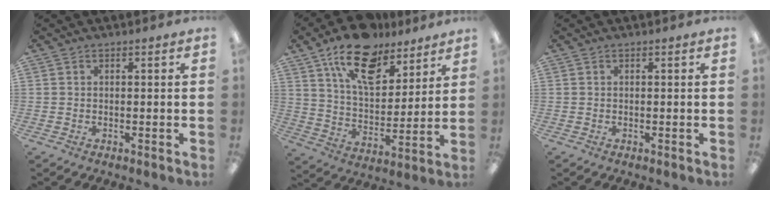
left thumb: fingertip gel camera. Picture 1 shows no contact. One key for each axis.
{"total": 17.4, "fx": 12.1, "fy": 8.7, "fz": 9.1, "tx": -0.151, "ty": -0.062, "tz": 0.213}
{"total": 0.0}